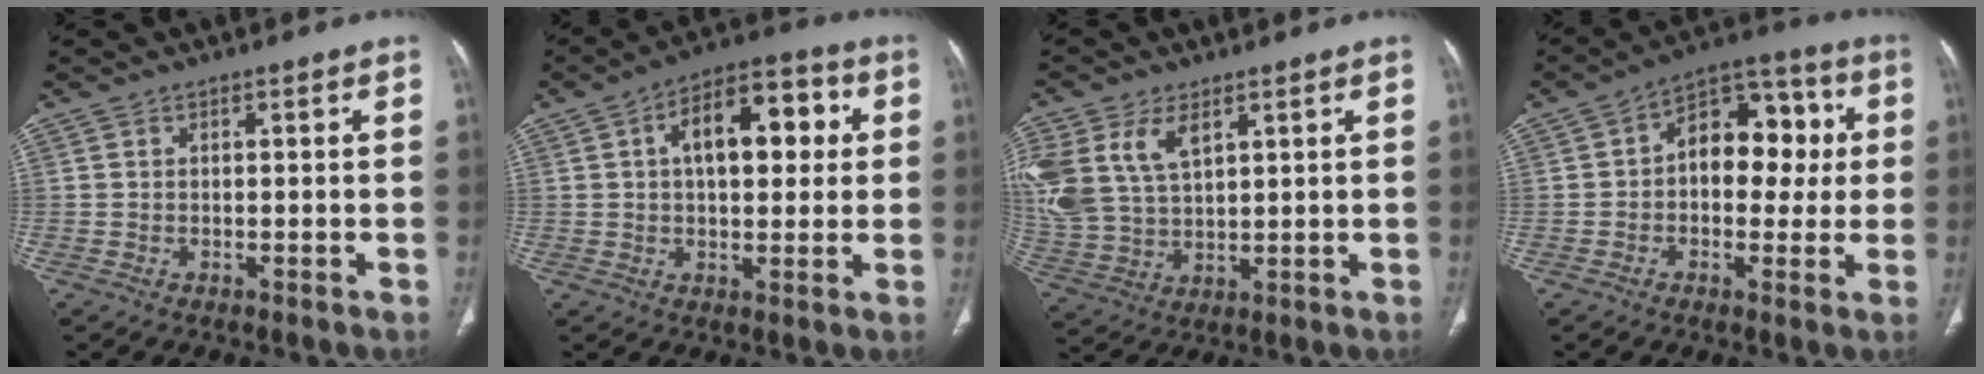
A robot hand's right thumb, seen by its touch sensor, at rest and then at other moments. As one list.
[{"total": 13.8, "force": [3.0, 7.3, 11.3], "torque": [-0.139, 0.025, 0.040]}, {"total": 15.4, "force": [6.3, 9.5, 10.3], "torque": [-0.241, -0.005, 0.132]}, {"total": 13.7, "force": [1.3, 9.0, 10.3], "torque": [-0.094, 0.036, 0.010]}]